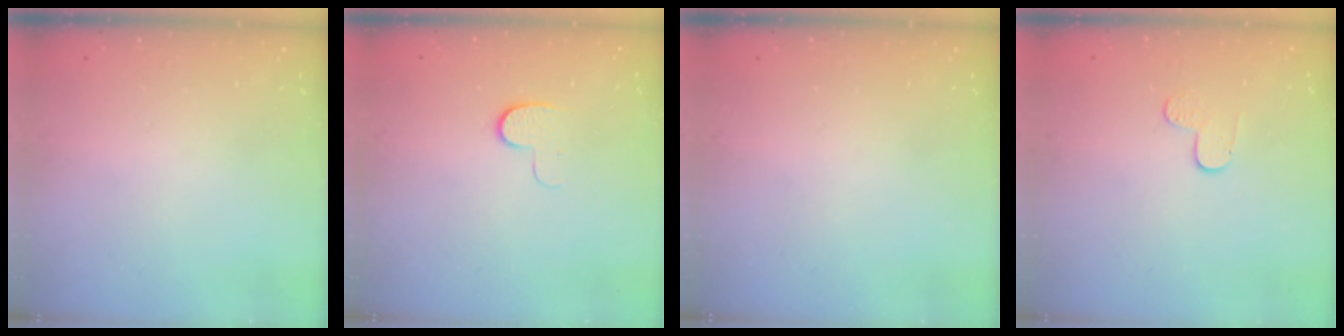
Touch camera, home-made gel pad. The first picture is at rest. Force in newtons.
{"total": 5.5, "press": 5.4, "slide": 0.8}
{"total": 0.0}
{"total": 3.8, "press": 3.8, "slide": 0.3}